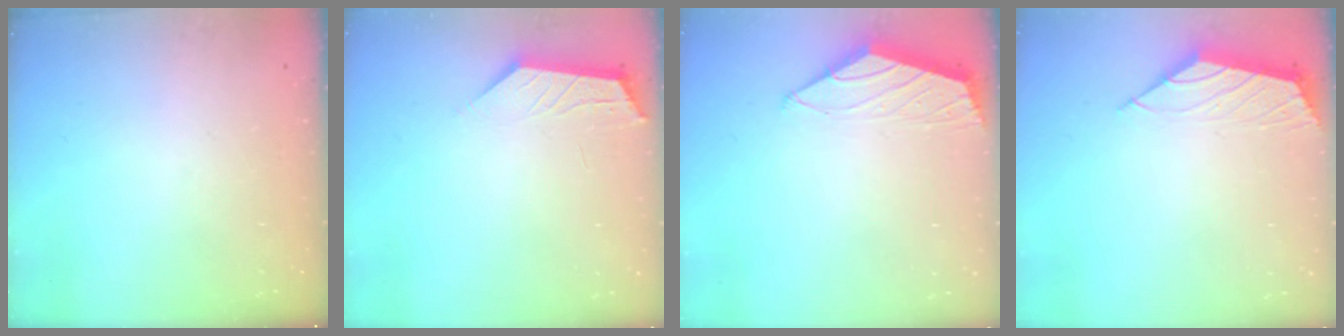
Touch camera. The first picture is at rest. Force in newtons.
{"total": 2.1, "press": 2.1, "slide": 0.3}
{"total": 1.5, "press": 1.5, "slide": 0.4}
{"total": 2.2, "press": 2.2, "slide": 0.5}